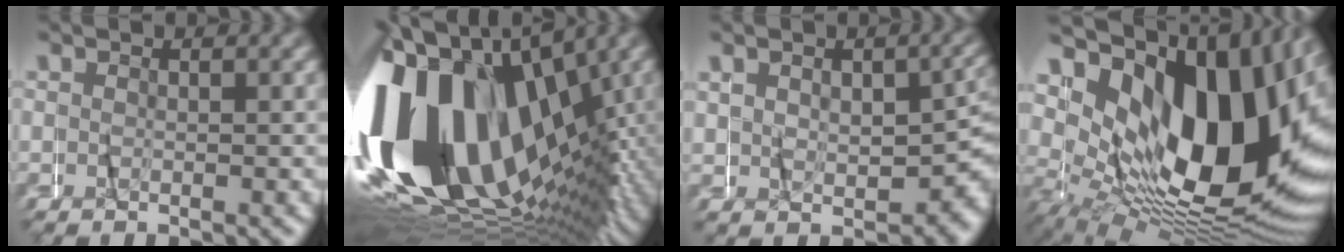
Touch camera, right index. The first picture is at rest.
{"total": 32.2, "force": [-4.3, 20.4, 24.6], "torque": [-0.399, -0.021, -0.048]}
{"total": 2.9, "force": [-0.1, 1.8, 2.3], "torque": [-0.015, -0.010, 0.006]}
{"total": 22.7, "force": [2.3, 13.2, 18.3], "torque": [-0.304, 0.005, 0.033]}